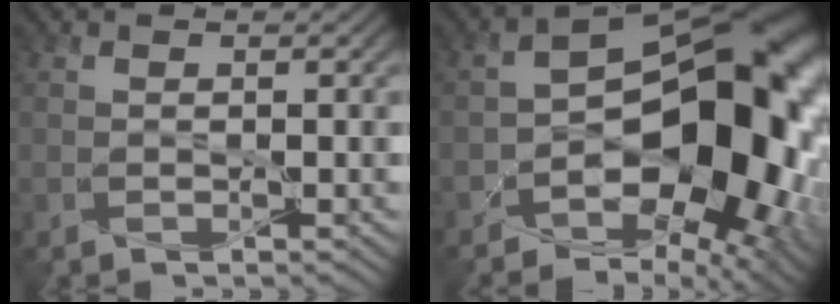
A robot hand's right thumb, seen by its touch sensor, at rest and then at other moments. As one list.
[{"total": 18.1, "force": [-5.4, 11.2, 13.2], "torque": [-0.138, -0.015, -0.085]}]